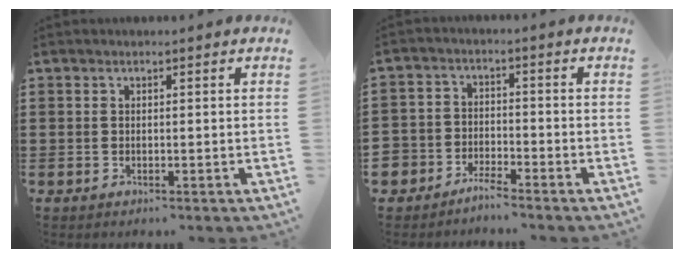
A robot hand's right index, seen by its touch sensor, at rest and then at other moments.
{"total": 3.5, "force": [-3.5, 0.5, -0.1], "torque": [-0.006, -0.001, -0.074]}